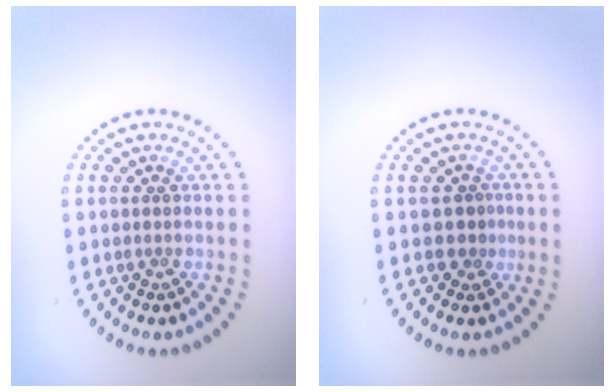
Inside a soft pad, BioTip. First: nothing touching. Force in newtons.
{"total": 1.7, "press": 1.4, "slide": 1.0}